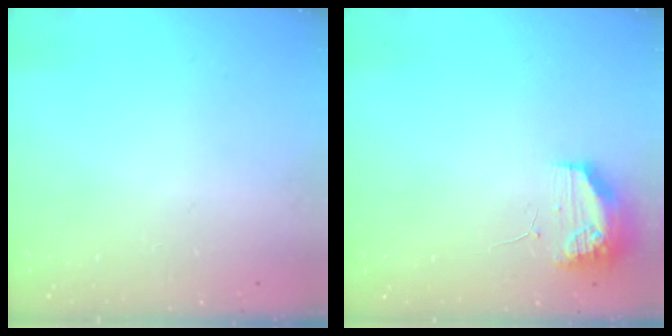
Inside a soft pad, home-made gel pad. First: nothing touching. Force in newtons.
{"total": 9.7, "press": 9.6, "slide": 1.5}